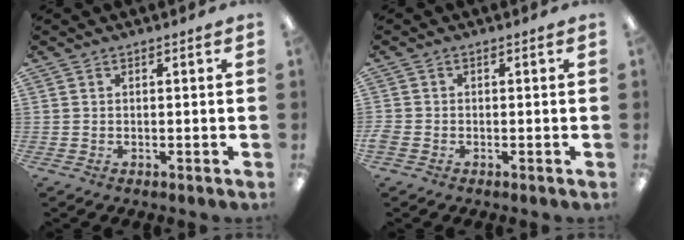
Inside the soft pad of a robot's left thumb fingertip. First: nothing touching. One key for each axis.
{"total": 1.5, "fx": -0.8, "fy": 1.0, "fz": 0.7, "tx": -0.012, "ty": 0.004, "tz": -0.015}